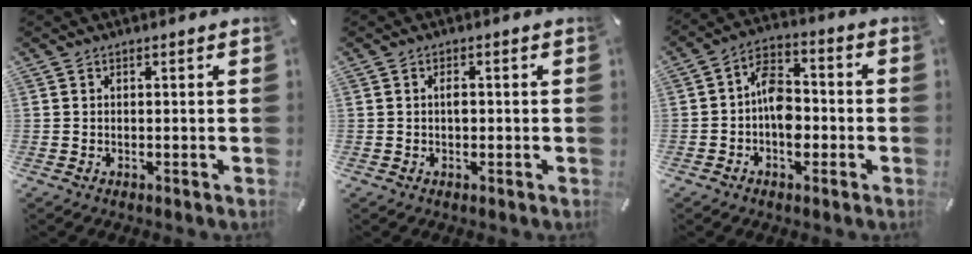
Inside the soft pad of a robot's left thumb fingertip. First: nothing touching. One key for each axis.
{"total": 1.6, "fx": -0.1, "fy": 0.9, "fz": 1.3, "tx": -0.026, "ty": 0.003, "tz": -0.003}
{"total": 8.5, "fx": -2.0, "fy": 5.9, "fz": 5.8, "tx": -0.100, "ty": 0.020, "tz": -0.034}